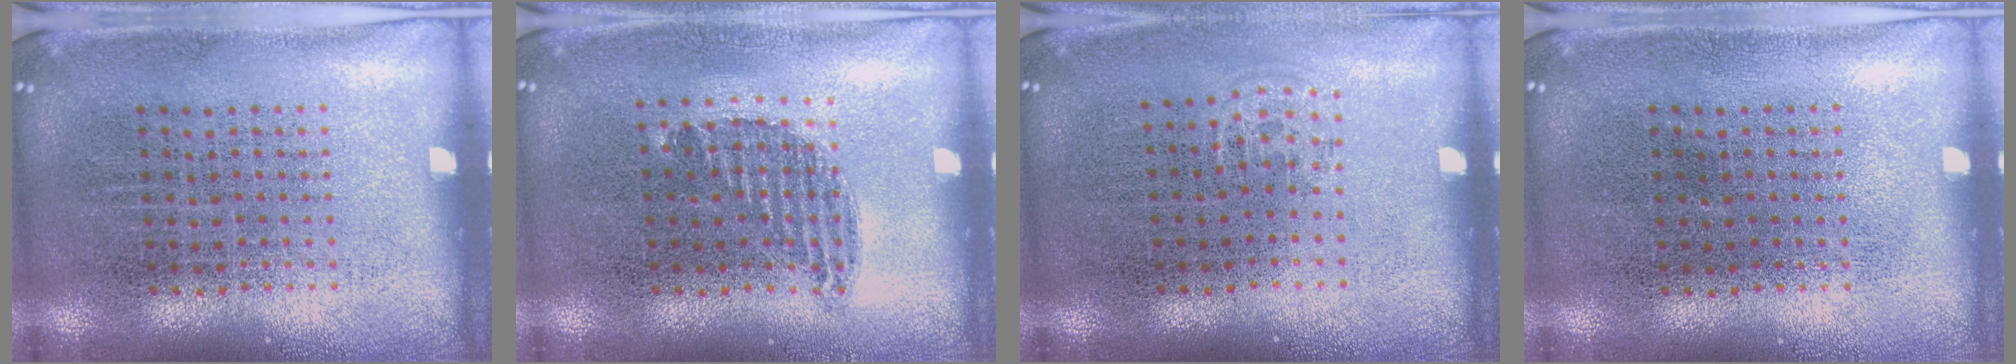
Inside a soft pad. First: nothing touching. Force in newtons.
{"total": 0.8, "press": 0.7, "slide": 0.5}
{"total": 0.5, "press": 0.5, "slide": 0.3}
{"total": 0.0}